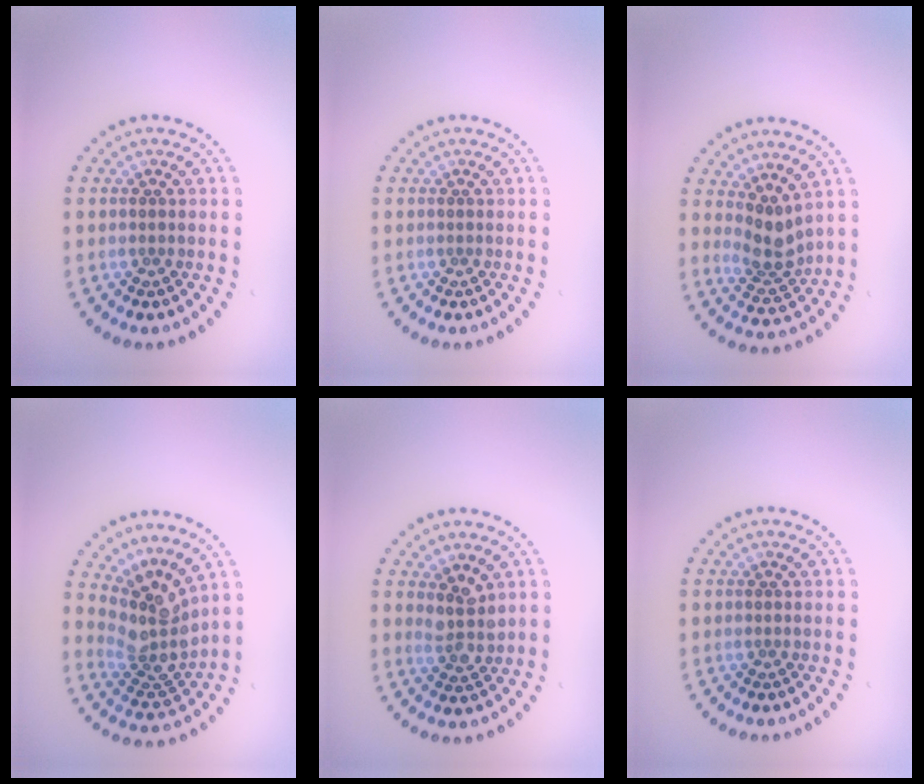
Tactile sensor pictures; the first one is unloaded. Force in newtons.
{"total": 0.0}
{"total": 2.9, "press": 2.2, "slide": 1.8}
{"total": 4.4, "press": 3.1, "slide": 3.1}
{"total": 2.4, "press": 2.1, "slide": 1.2}
{"total": 0.0}